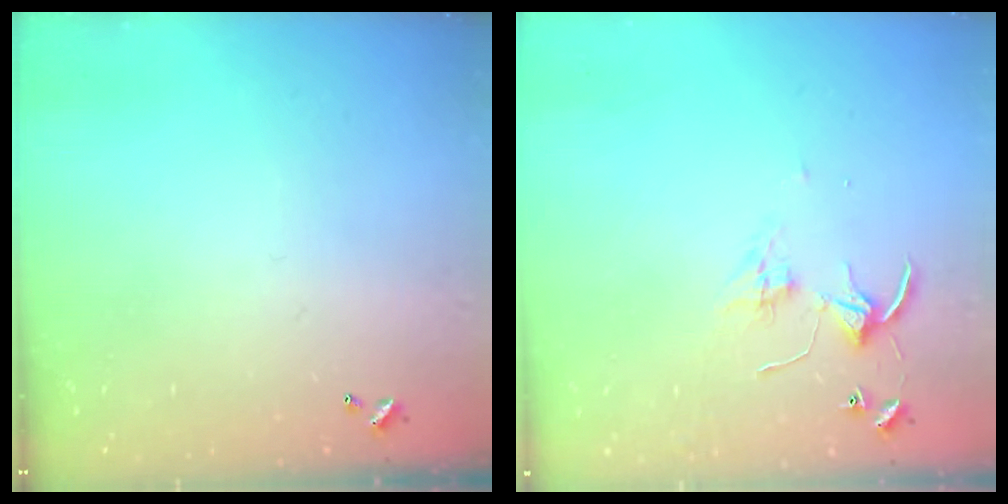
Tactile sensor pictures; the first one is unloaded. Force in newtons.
{"total": 3.6, "press": 3.6, "slide": 0.1}